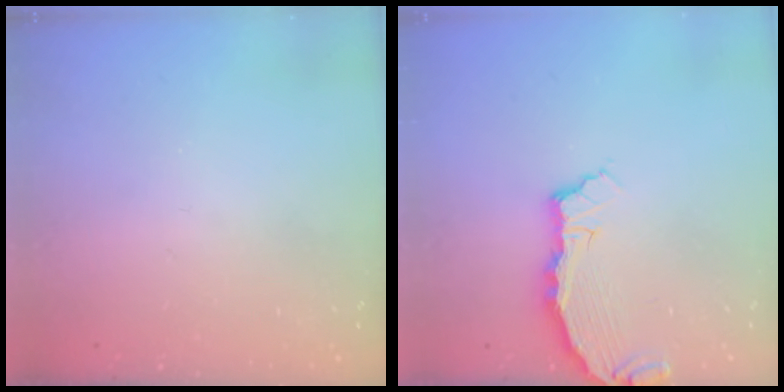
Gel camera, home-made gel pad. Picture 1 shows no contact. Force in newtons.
{"total": 4.7, "press": 4.7, "slide": 0.1}